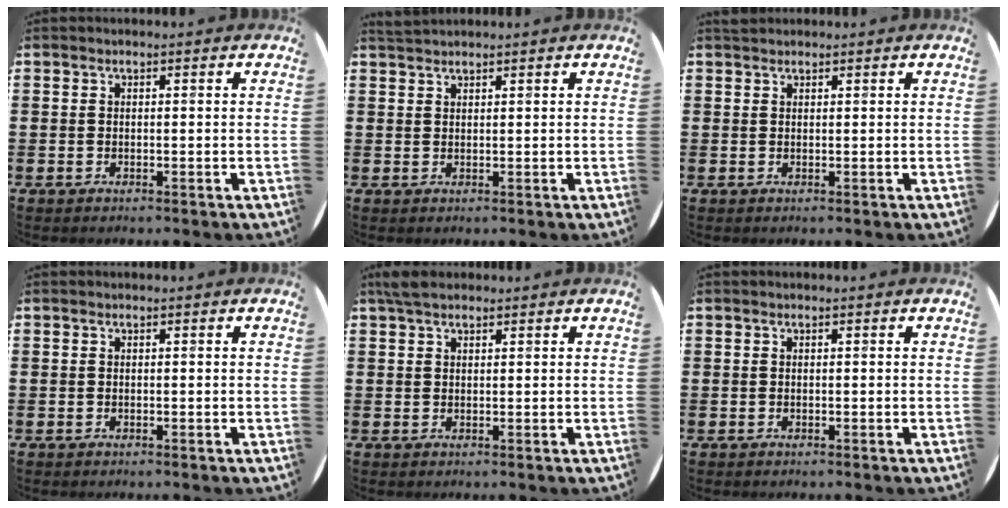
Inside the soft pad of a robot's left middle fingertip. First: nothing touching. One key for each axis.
{"total": 1.2, "fx": 1.2, "fy": 0.0, "fz": 0.1, "tx": -0.002, "ty": 0.001, "tz": 0.023}
{"total": 0.7, "fx": 0.6, "fy": 0.2, "fz": 0.0, "tx": -0.001, "ty": 0.001, "tz": 0.013}
{"total": 0.0}
{"total": 2.5, "fx": 2.0, "fy": 0.9, "fz": 1.1, "tx": -0.028, "ty": 0.008, "tz": 0.038}
{"total": 0.0}